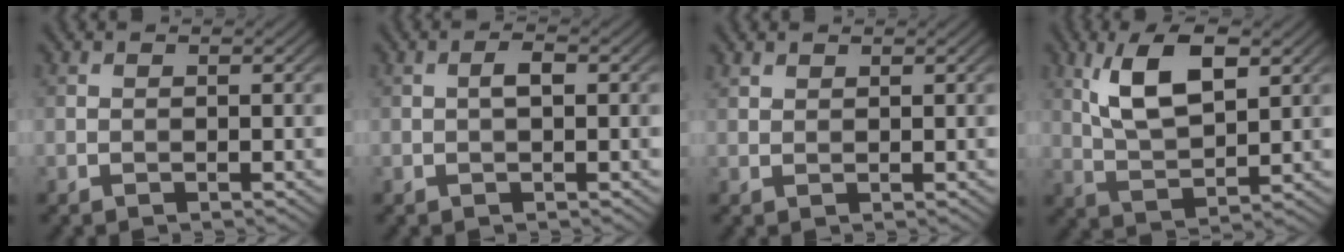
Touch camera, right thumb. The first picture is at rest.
{"total": 1.5, "force": [0.1, 0.5, 1.4], "torque": [-0.026, 0.005, -0.001]}
{"total": 1.3, "force": [1.1, 0.6, 0.4], "torque": [-0.012, 0.003, 0.026]}
{"total": 8.9, "force": [3.8, 3.7, 7.2], "torque": [-0.145, 0.007, 0.076]}